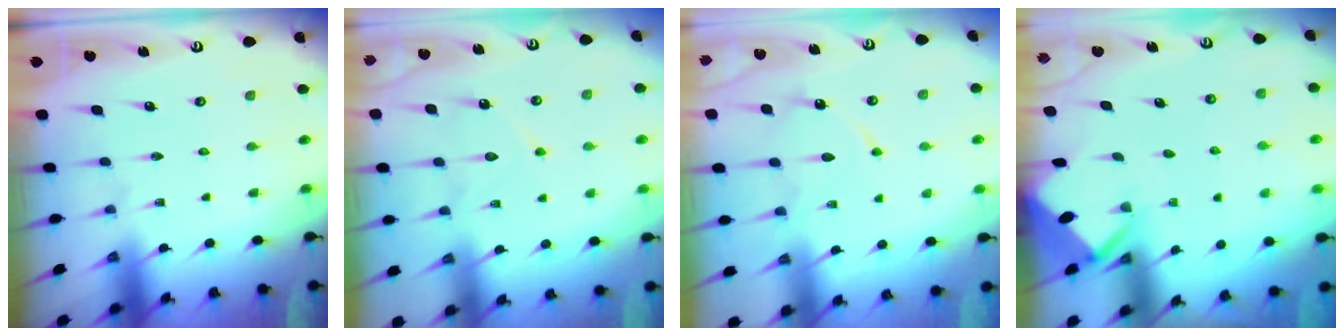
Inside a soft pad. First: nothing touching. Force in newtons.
{"total": 7.6, "press": 7.5, "slide": 0.8}
{"total": 10.4, "press": 10.3, "slide": 0.9}
{"total": 2.5, "press": 2.5, "slide": 0.1}